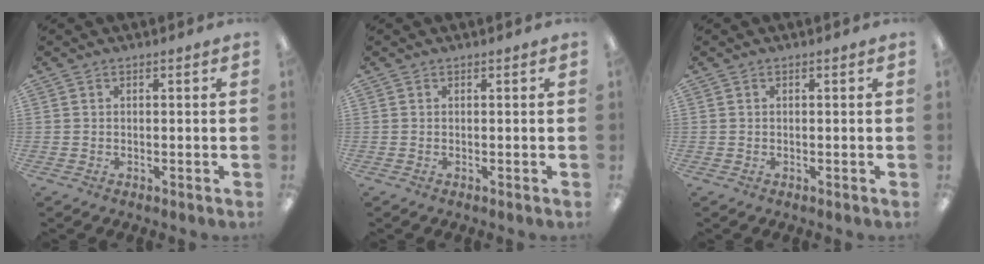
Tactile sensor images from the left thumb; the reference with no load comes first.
{"total": 0.0}
{"total": 0.0}